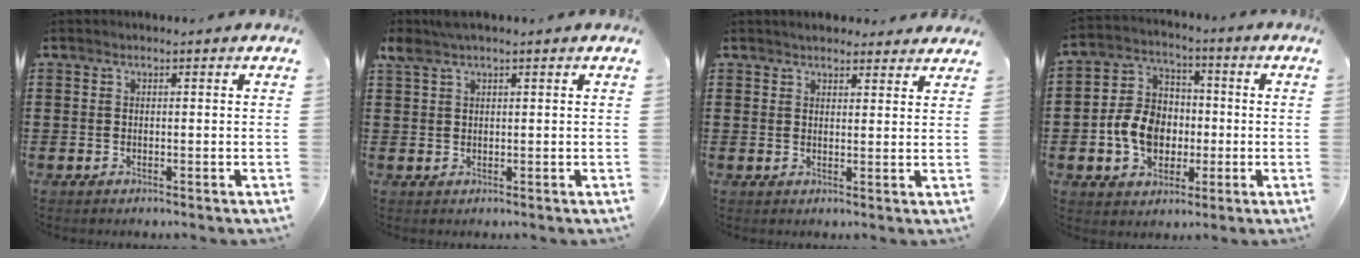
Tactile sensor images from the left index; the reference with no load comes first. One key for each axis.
{"total": 2.4, "fx": 1.5, "fy": 0.5, "fz": 1.8, "tx": -0.039, "ty": 0.003, "tz": 0.028}
{"total": 2.6, "fx": 2.5, "fy": 0.7, "fz": 0.2, "tx": -0.010, "ty": 0.000, "tz": 0.048}
{"total": 8.8, "fx": -1.7, "fy": 7.3, "fz": 4.6, "tx": -0.114, "ty": 0.018, "tz": -0.035}